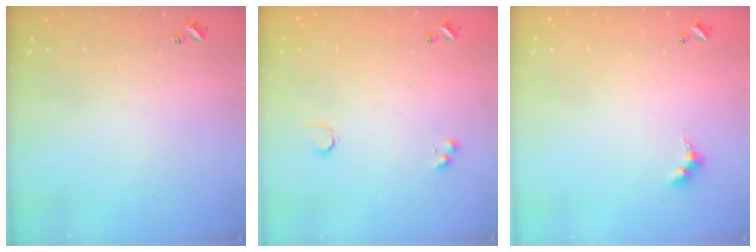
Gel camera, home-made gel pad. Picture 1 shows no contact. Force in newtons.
{"total": 1.9, "press": 1.5, "slide": 1.1}
{"total": 3.0, "press": 2.9, "slide": 0.5}